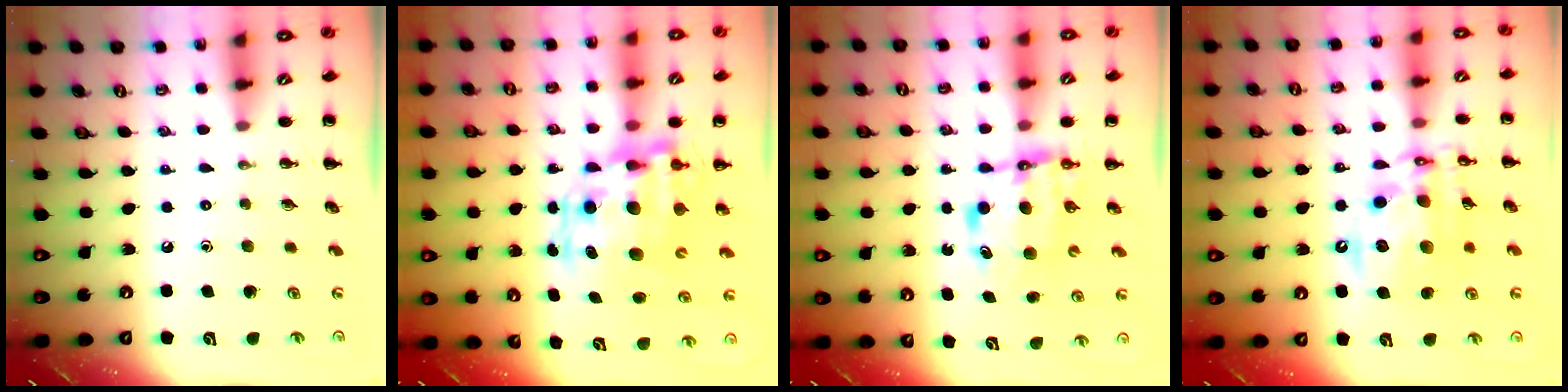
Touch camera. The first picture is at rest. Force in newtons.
{"total": 14.3, "press": 14.0, "slide": 3.2}
{"total": 6.4, "press": 6.3, "slide": 0.7}
{"total": 16.2, "press": 15.8, "slide": 3.4}